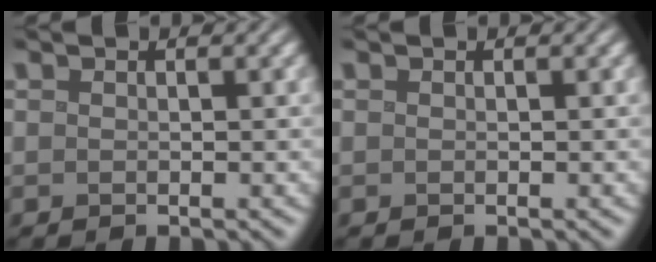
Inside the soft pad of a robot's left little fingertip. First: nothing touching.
{"total": 0.0}